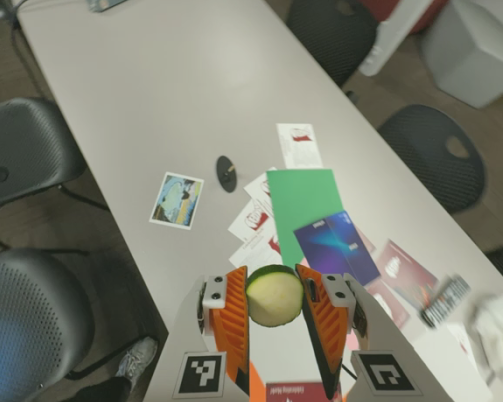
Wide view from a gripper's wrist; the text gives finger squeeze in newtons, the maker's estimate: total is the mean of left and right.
{"total": 14.0, "left": 14.3, "right": 13.7}